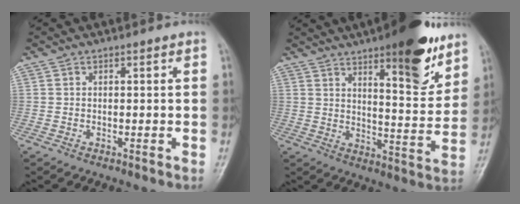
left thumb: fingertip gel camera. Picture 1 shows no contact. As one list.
[{"total": 16.3, "force": [10.2, 4.7, 11.9], "torque": [-0.132, -0.059, 0.151]}]